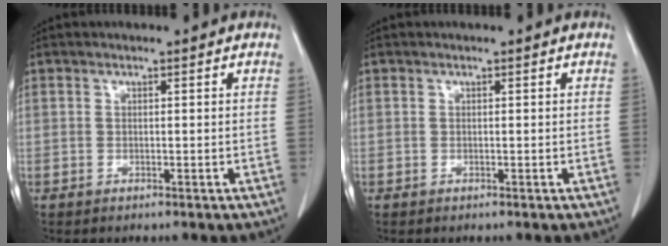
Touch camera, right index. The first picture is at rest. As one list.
[{"total": 0.0}]